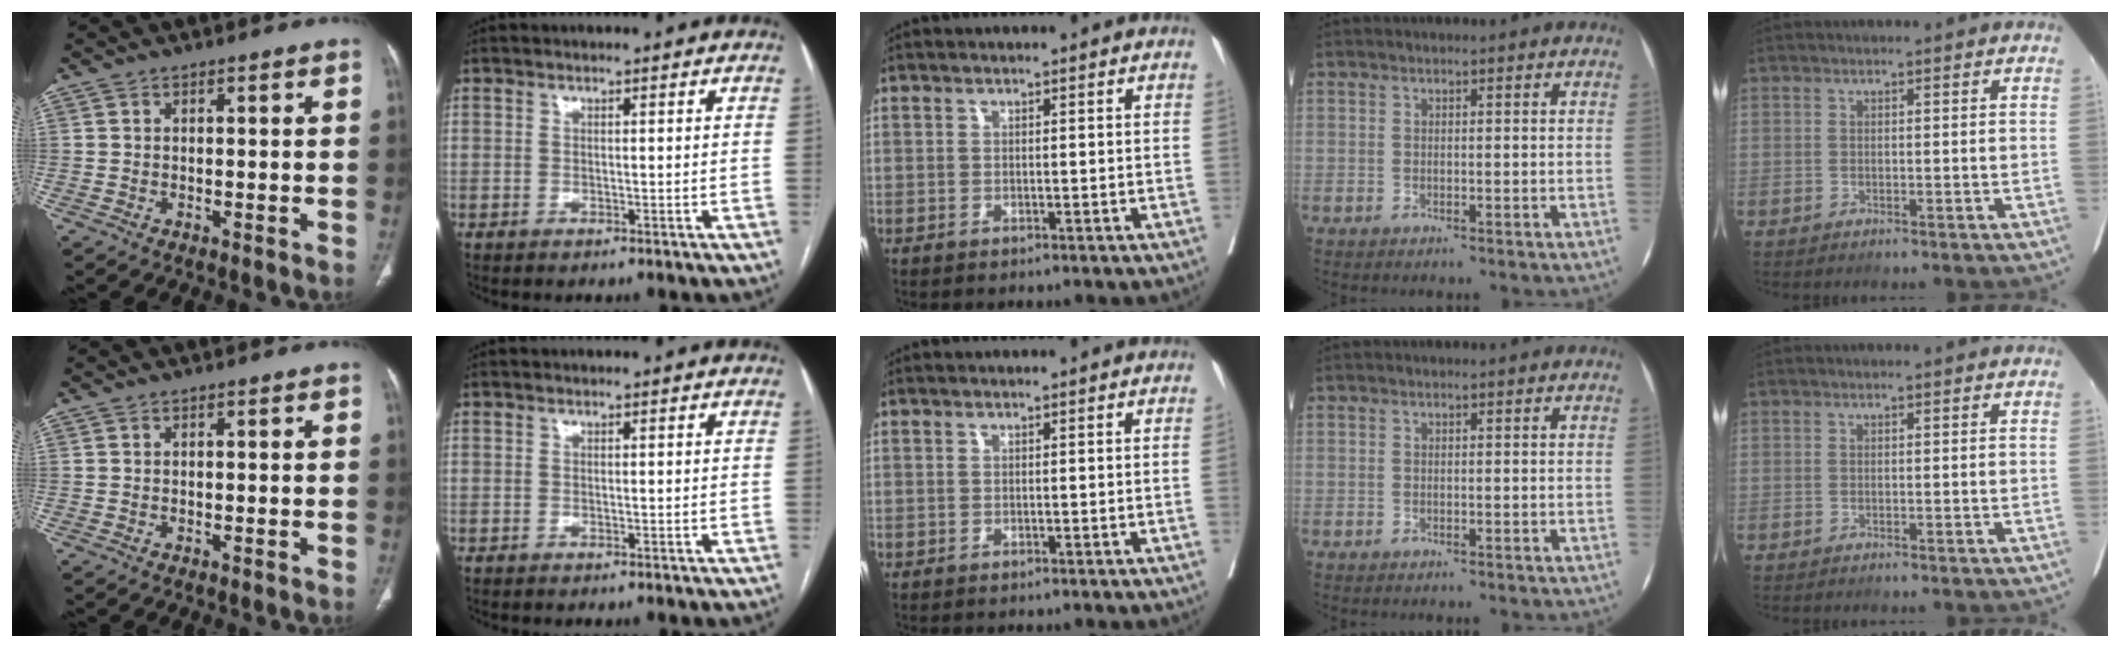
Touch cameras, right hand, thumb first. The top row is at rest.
{}